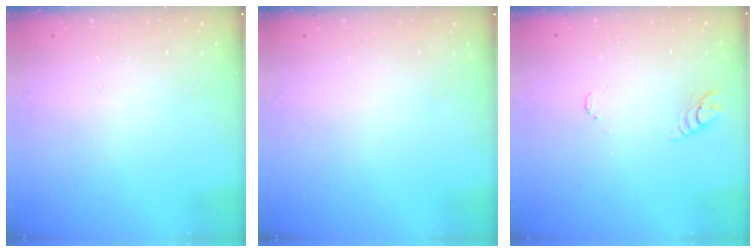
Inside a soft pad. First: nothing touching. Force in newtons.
{"total": 0.0}
{"total": 3.2, "press": 3.2, "slide": 0.4}